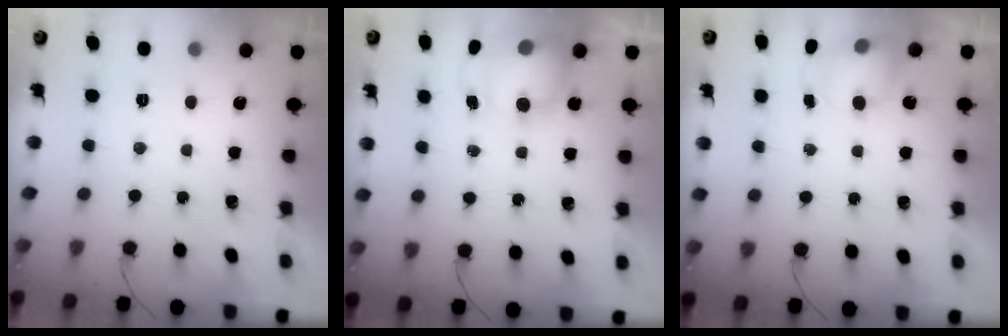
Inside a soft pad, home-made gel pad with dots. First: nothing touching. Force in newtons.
{"total": 7.5, "press": 7.4, "slide": 0.9}
{"total": 5.7, "press": 5.7, "slide": 0.3}